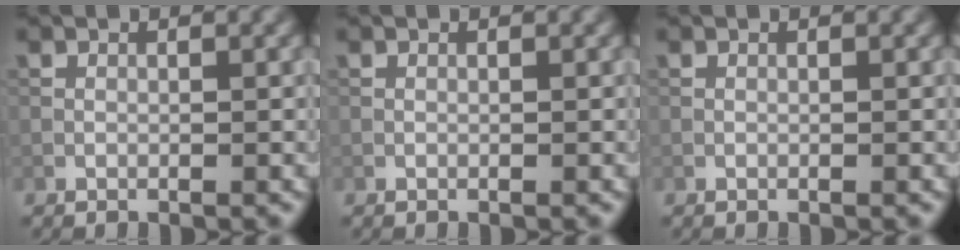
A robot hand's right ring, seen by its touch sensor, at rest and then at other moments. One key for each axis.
{"total": 0.0}
{"total": 0.0}